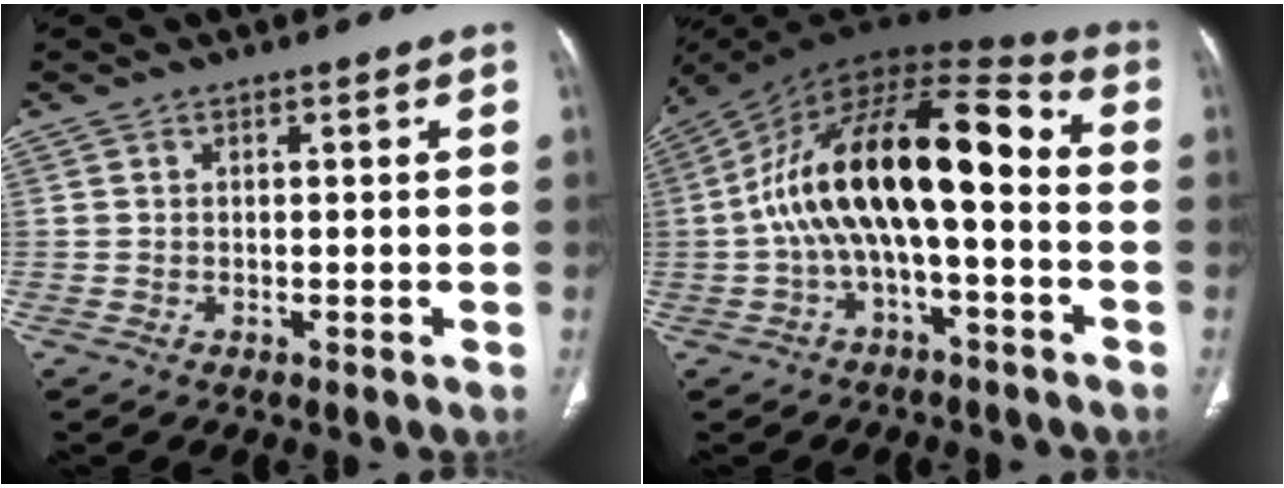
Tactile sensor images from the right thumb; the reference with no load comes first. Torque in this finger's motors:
{"motor_torque": [1.53, 1.54, 2.13, -0.64, 0.65]}